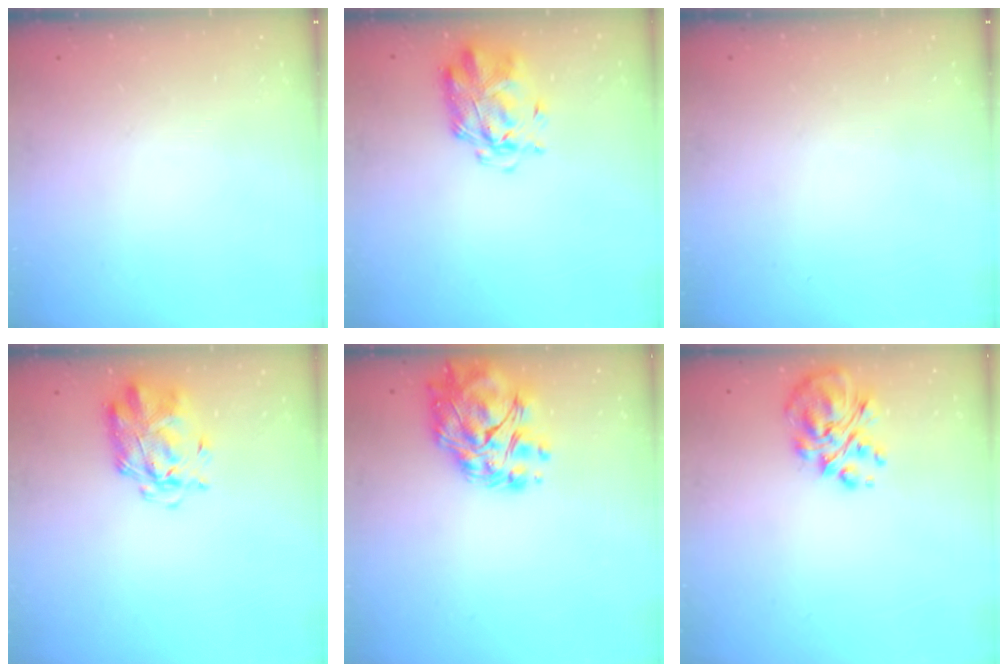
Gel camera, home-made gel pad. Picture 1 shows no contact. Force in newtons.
{"total": 2.9, "press": 2.8, "slide": 0.8}
{"total": 0.0}
{"total": 2.9, "press": 2.8, "slide": 0.8}
{"total": 12.0, "press": 11.2, "slide": 4.2}
{"total": 10.1, "press": 9.6, "slide": 3.2}